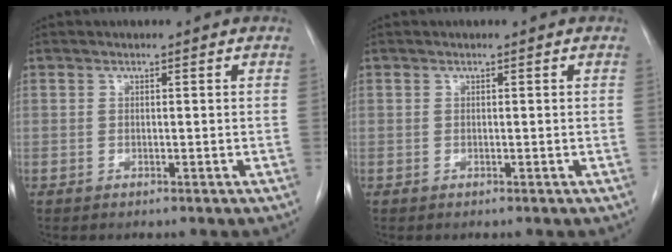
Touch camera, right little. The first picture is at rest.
{"total": 0.0}